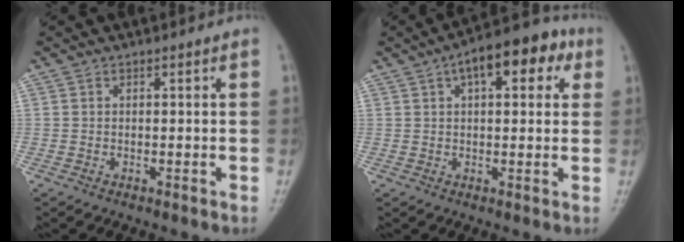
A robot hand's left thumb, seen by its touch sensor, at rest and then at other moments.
{"total": 11.9, "force": [4.7, 5.5, 9.4], "torque": [-0.099, 0.018, 0.057]}